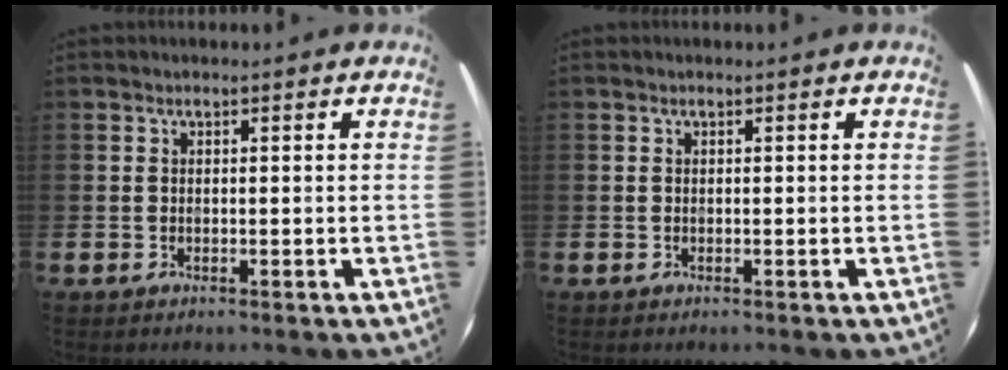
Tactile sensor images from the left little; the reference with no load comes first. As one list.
[{"total": 0.0}]